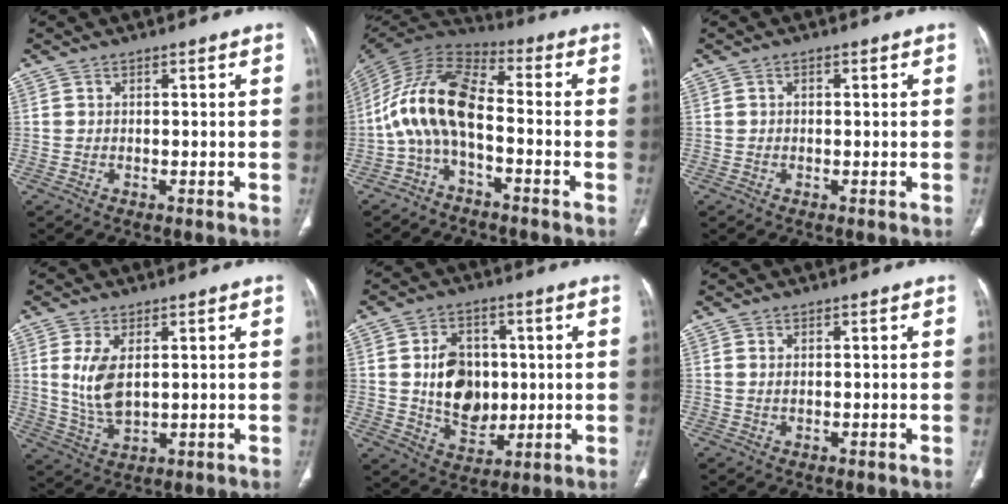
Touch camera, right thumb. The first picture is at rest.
{"total": 12.9, "force": [-3.2, 6.0, 10.9], "torque": [-0.218, 0.069, -0.074]}
{"total": 0.7, "force": [0.1, 0.5, 0.5], "torque": [-0.008, 0.000, 0.001]}
{"total": 7.6, "force": [1.5, 3.9, 6.4], "torque": [-0.128, -0.014, 0.042]}
{"total": 12.1, "force": [0.8, 9.0, 8.1], "torque": [-0.097, -0.005, 0.023]}
{"total": 0.9, "force": [0.3, 0.5, 0.7], "torque": [-0.018, 0.001, 0.011]}